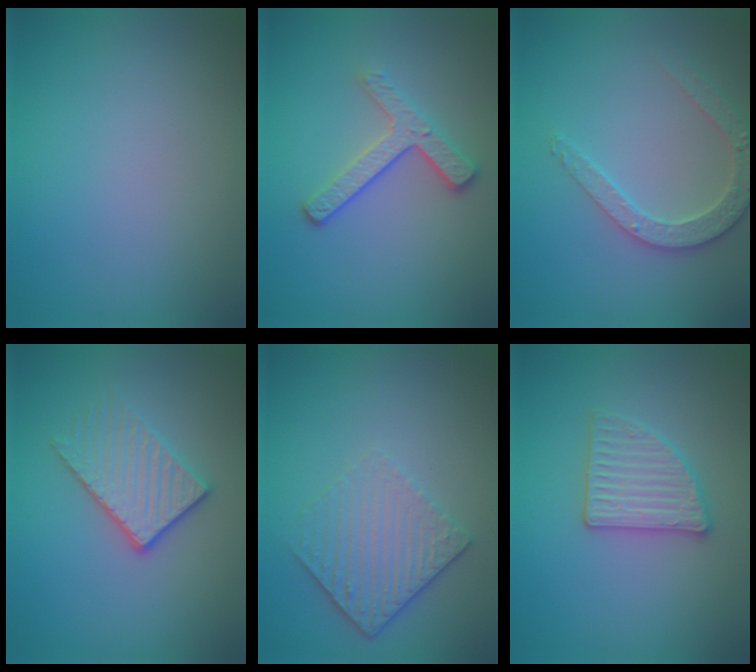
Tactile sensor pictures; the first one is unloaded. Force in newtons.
{"total": 3.1, "press": 2.6, "slide": 1.7}
{"total": 2.7, "press": 2.7, "slide": 0.3}
{"total": 3.3, "press": 2.7, "slide": 1.8}
{"total": 4.4, "press": 3.0, "slide": 3.1}
{"total": 2.8, "press": 2.8, "slide": 0.4}